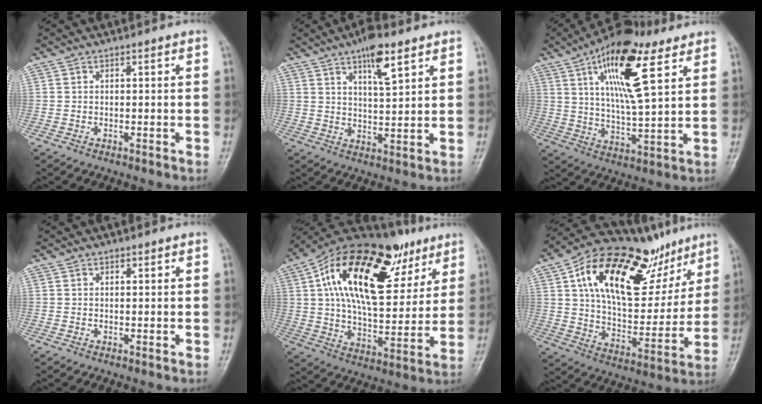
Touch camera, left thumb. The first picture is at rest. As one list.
[{"total": 8.4, "force": [5.0, 2.6, 6.2], "torque": [-0.089, -0.027, 0.080]}, {"total": 18.3, "force": [8.5, 6.1, 15.1], "torque": [-0.237, -0.024, 0.143]}, {"total": 0.9, "force": [0.5, 0.7, 0.4], "torque": [-0.002, -0.002, 0.007]}, {"total": 29.4, "force": [12.7, 14.5, 22.2], "torque": [-0.340, -0.001, 0.206]}, {"total": 28.6, "force": [14.8, 13.9, 20.2], "torque": [-0.280, -0.014, 0.245]}]